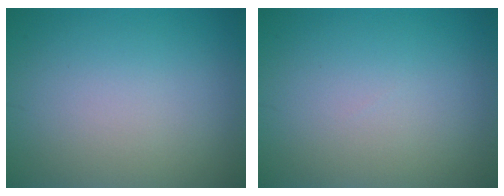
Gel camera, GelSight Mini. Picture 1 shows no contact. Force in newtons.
{"total": 0.0}